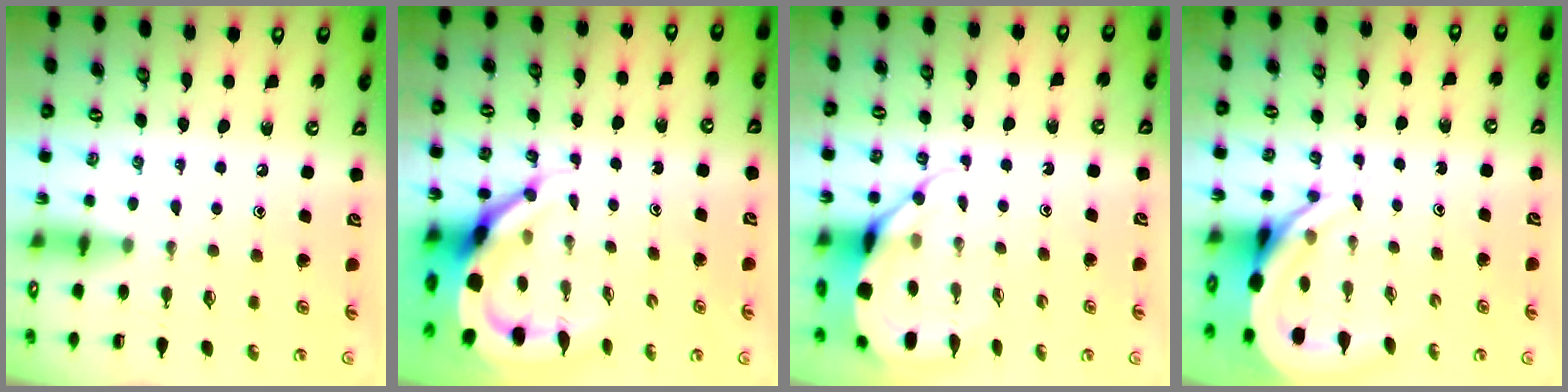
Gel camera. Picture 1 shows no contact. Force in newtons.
{"total": 10.9, "press": 10.8, "slide": 1.2}
{"total": 7.9, "press": 7.8, "slide": 0.7}
{"total": 7.5, "press": 7.4, "slide": 0.9}